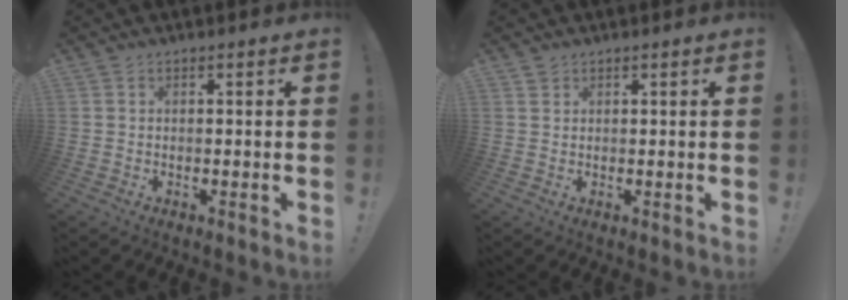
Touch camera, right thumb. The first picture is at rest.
{"total": 1.2, "force": [1.0, 0.8, 0.1], "torque": [0.003, -0.003, 0.018]}